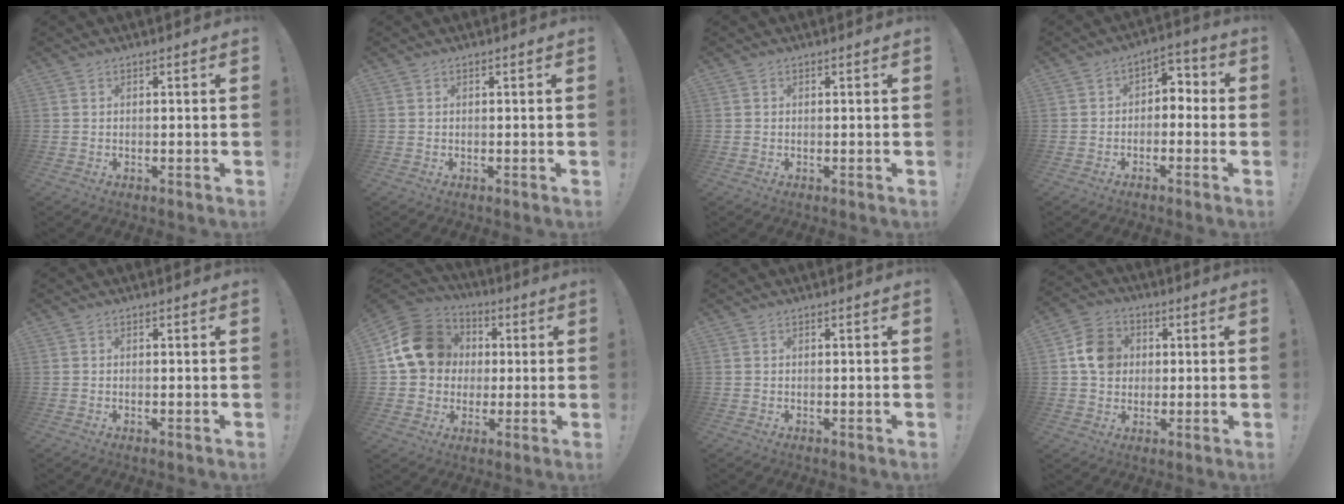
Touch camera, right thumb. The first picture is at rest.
{"total": 0.0}
{"total": 0.0}
{"total": 4.7, "force": [-2.6, 3.5, 1.7], "torque": [-0.015, 0.023, -0.048]}
{"total": 0.0}
{"total": 17.8, "force": [3.6, 15.1, 8.7], "torque": [-0.133, 0.004, 0.081]}
{"total": 0.0}
{"total": 10.5, "force": [1.9, 9.2, 4.6], "torque": [-0.055, 0.005, 0.041]}